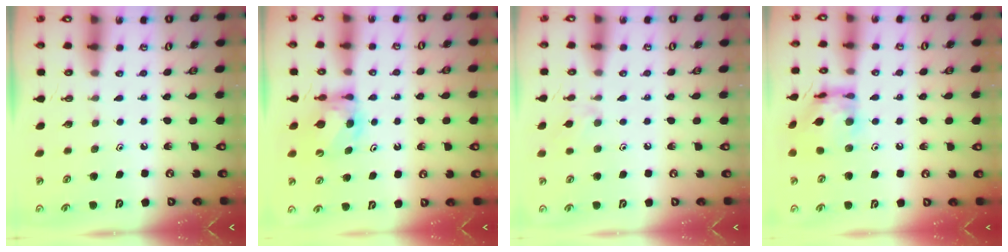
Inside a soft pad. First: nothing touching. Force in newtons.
{"total": 6.2, "press": 6.2, "slide": 0.6}
{"total": 8.0, "press": 7.9, "slide": 0.9}
{"total": 13.0, "press": 13.0, "slide": 1.2}